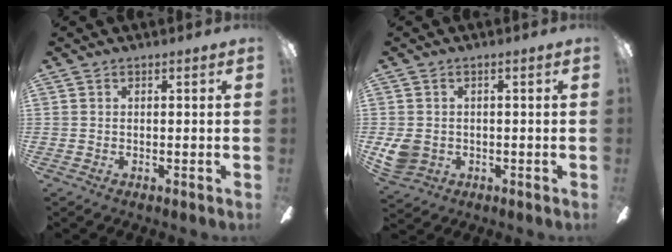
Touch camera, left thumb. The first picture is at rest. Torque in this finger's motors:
{"motor_torque": [0.00, 0.02, 0.20, -0.22, 0.01]}